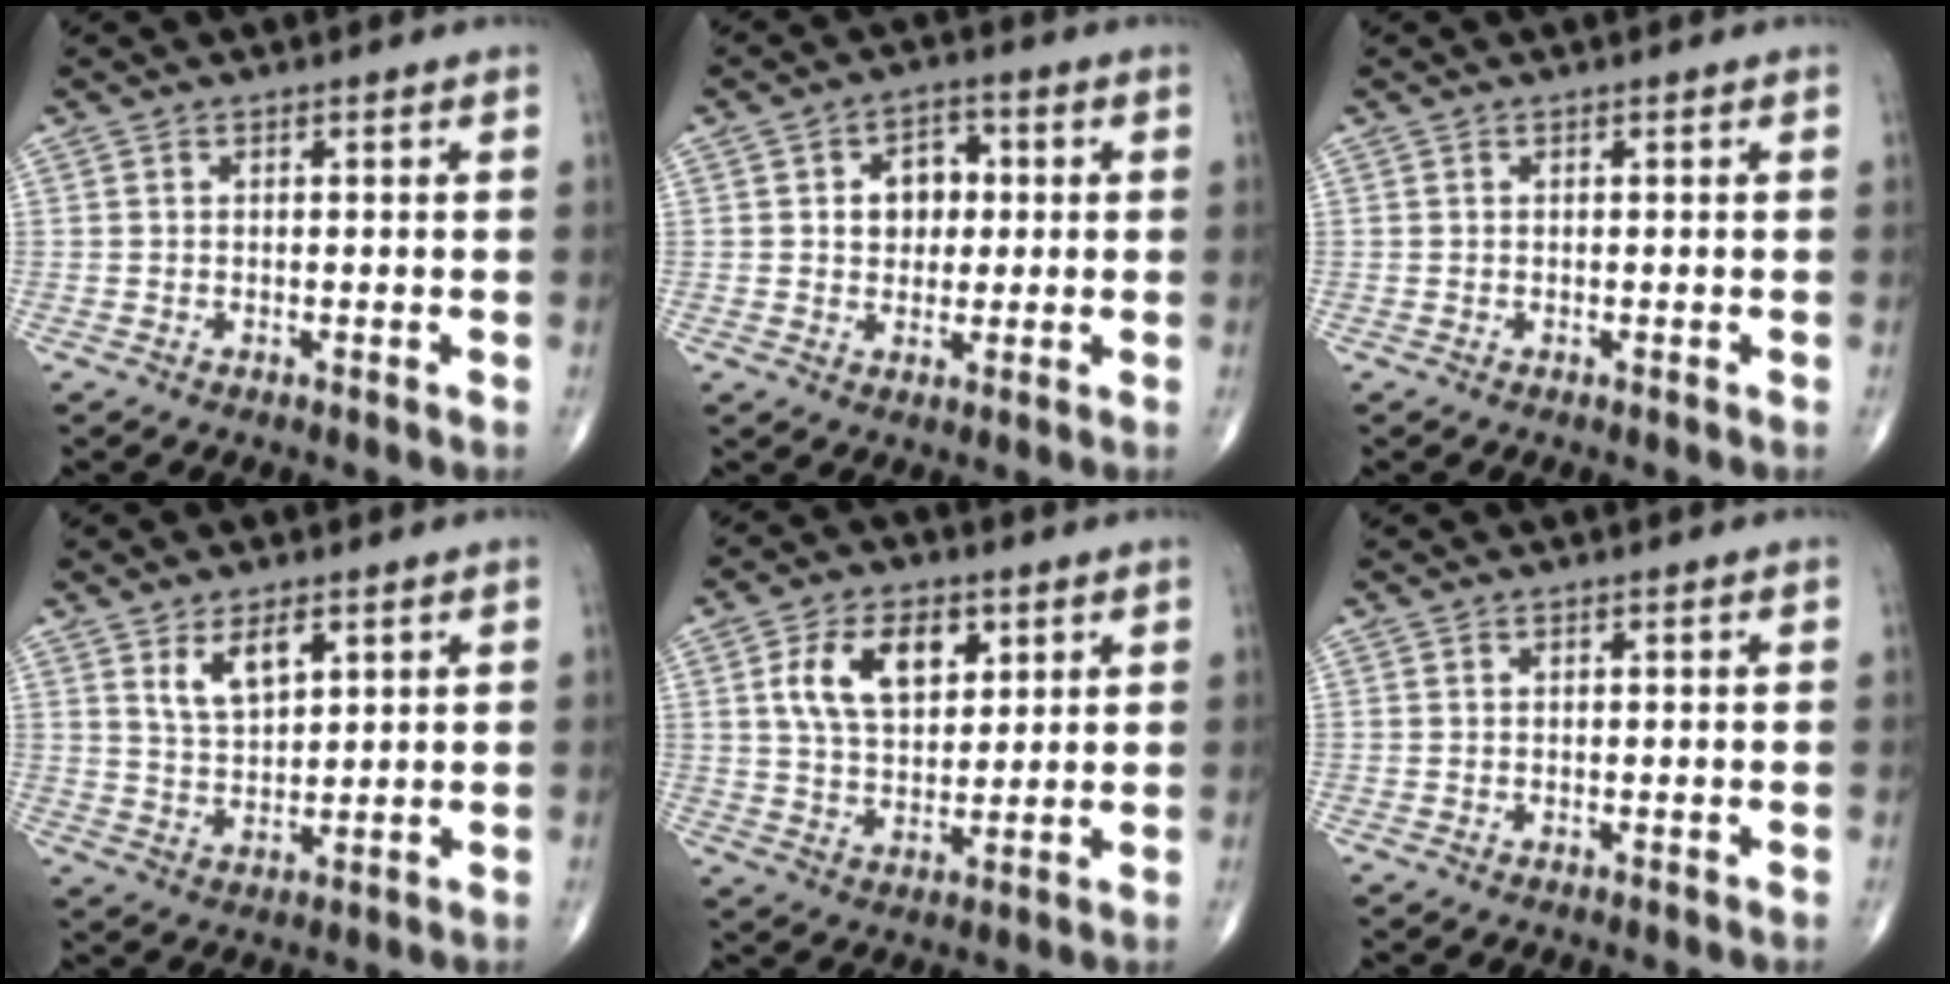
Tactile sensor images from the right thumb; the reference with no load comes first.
{"total": 6.8, "force": [1.0, 5.2, 4.2], "torque": [-0.028, 0.008, 0.010]}
{"total": 0.0}
{"total": 4.7, "force": [2.7, 1.6, 3.5], "torque": [-0.061, -0.024, 0.057]}
{"total": 11.4, "force": [4.1, 6.9, 8.1], "torque": [-0.123, -0.011, 0.076]}
{"total": 0.0}